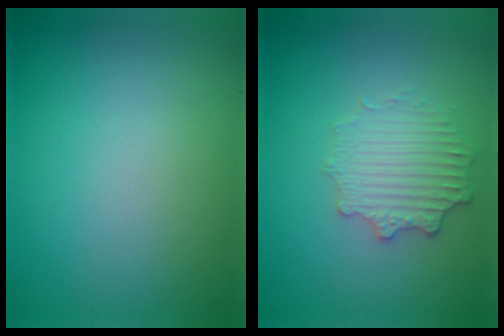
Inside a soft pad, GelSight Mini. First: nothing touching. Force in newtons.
{"total": 2.7, "press": 2.6, "slide": 0.8}